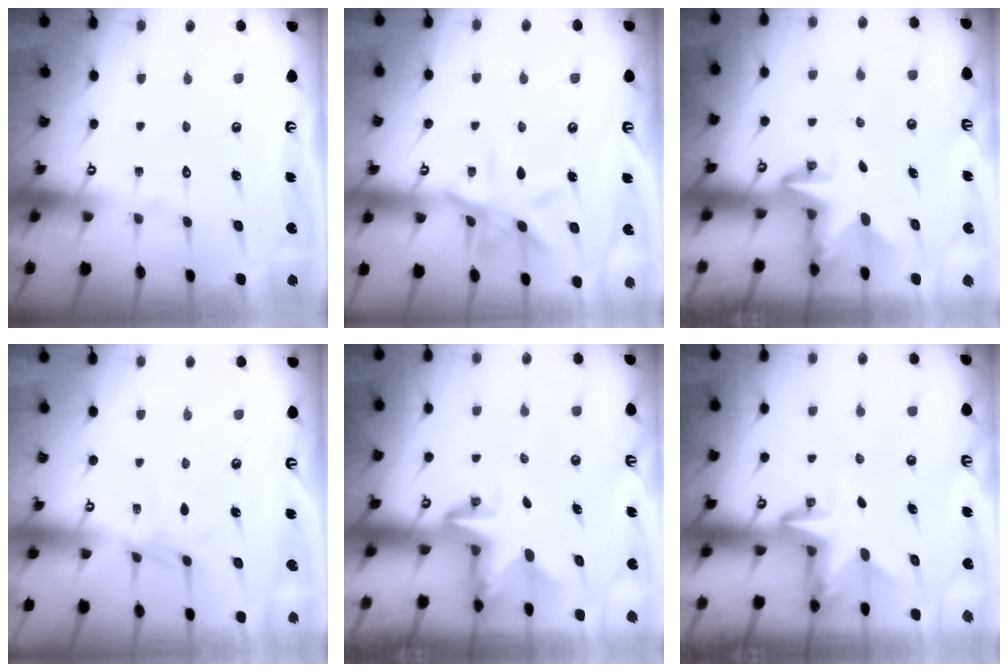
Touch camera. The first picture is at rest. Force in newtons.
{"total": 10.6, "press": 10.6, "slide": 0.6}
{"total": 3.0, "press": 3.0, "slide": 0.3}
{"total": 5.7, "press": 5.7, "slide": 0.6}
{"total": 3.0, "press": 3.0, "slide": 0.3}
{"total": 3.3, "press": 3.3, "slide": 0.2}